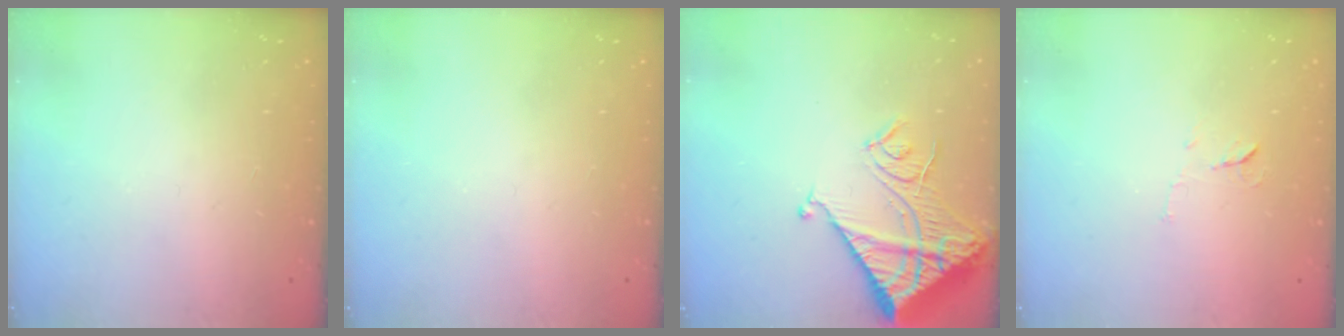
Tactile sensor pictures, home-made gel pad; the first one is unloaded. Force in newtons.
{"total": 0.0}
{"total": 15.6, "press": 15.4, "slide": 1.8}
{"total": 5.5, "press": 5.5, "slide": 0.4}